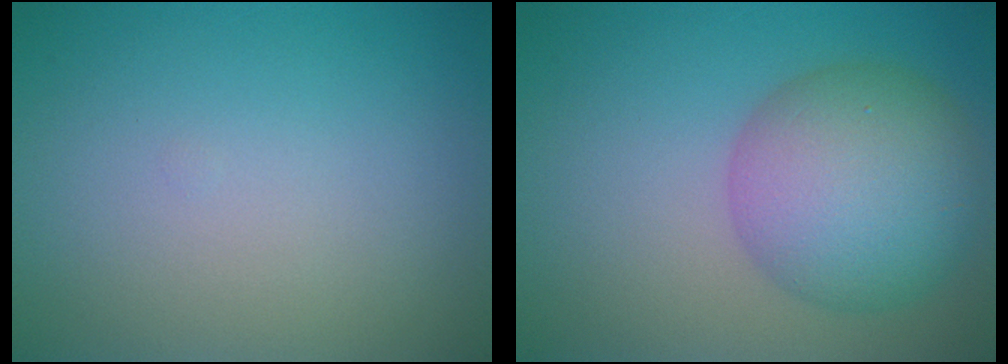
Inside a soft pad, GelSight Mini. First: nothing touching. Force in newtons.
{"total": 8.1, "press": 8.1, "slide": 0.2}